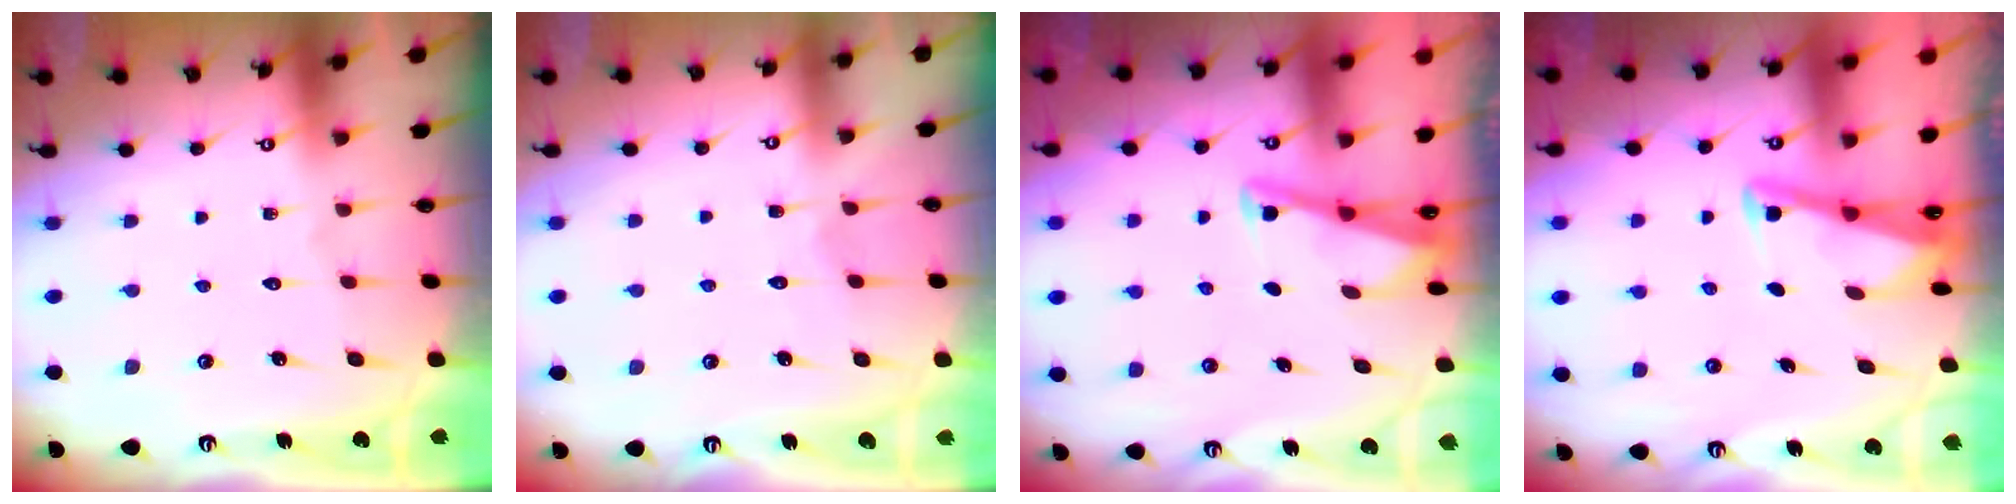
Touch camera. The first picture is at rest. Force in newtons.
{"total": 3.1, "press": 3.1, "slide": 0.4}
{"total": 2.8, "press": 2.8, "slide": 0.4}
{"total": 2.9, "press": 2.9, "slide": 0.4}